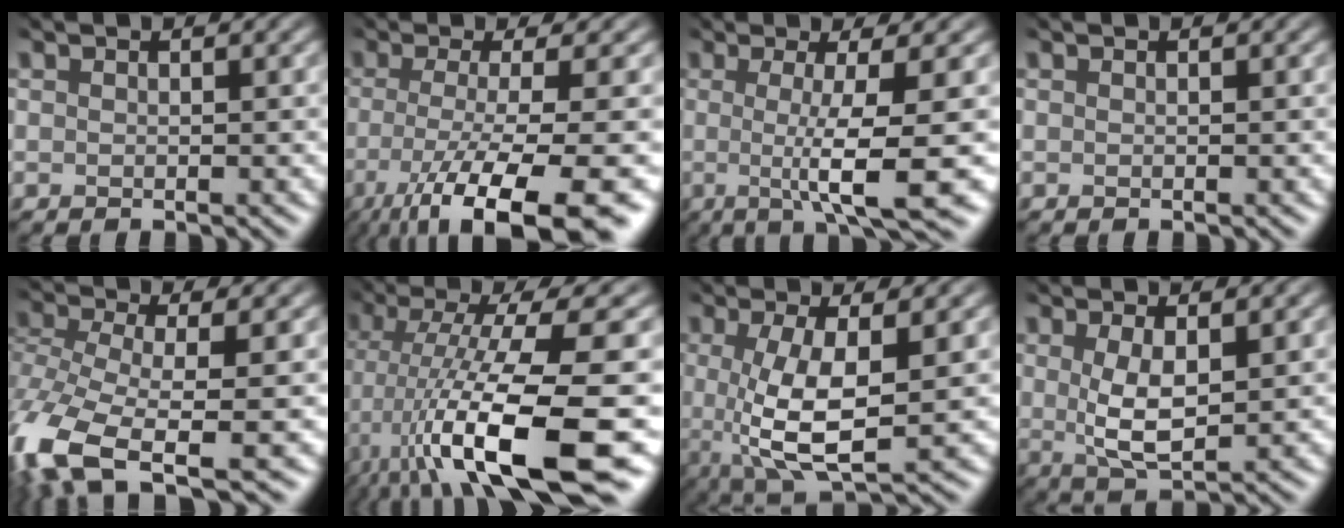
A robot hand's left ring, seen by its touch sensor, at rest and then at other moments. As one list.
[{"total": 11.8, "force": [-5.3, 2.9, 10.1], "torque": [-0.131, -0.022, -0.076]}, {"total": 7.5, "force": [-1.8, 1.0, 7.3], "torque": [-0.110, -0.004, -0.023]}, {"total": 0.0}, {"total": 10.6, "force": [-5.7, 4.3, 7.8], "torque": [-0.182, -0.022, -0.102]}, {"total": 14.7, "force": [-5.4, 3.2, 13.3], "torque": [-0.235, -0.021, -0.069]}, {"total": 7.3, "force": [-1.0, 2.4, 6.8], "torque": [-0.136, -0.011, -0.009]}, {"total": 4.0, "force": [0.4, 1.4, 3.7], "torque": [-0.080, -0.014, 0.019]}]